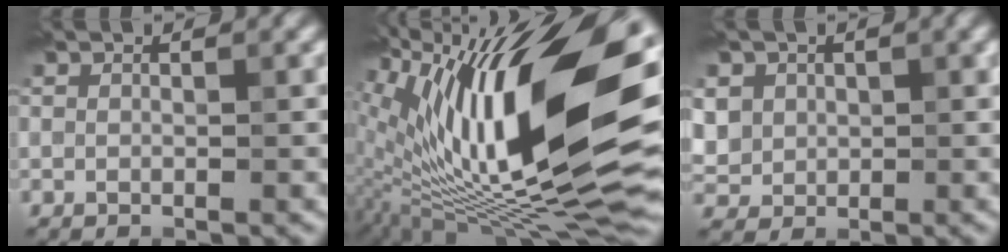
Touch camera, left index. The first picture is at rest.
{"total": 18.9, "force": [3.4, 7.0, 17.2], "torque": [-0.291, 0.009, 0.054]}
{"total": 4.5, "force": [1.5, 3.9, 1.6], "torque": [-0.047, 0.014, 0.029]}